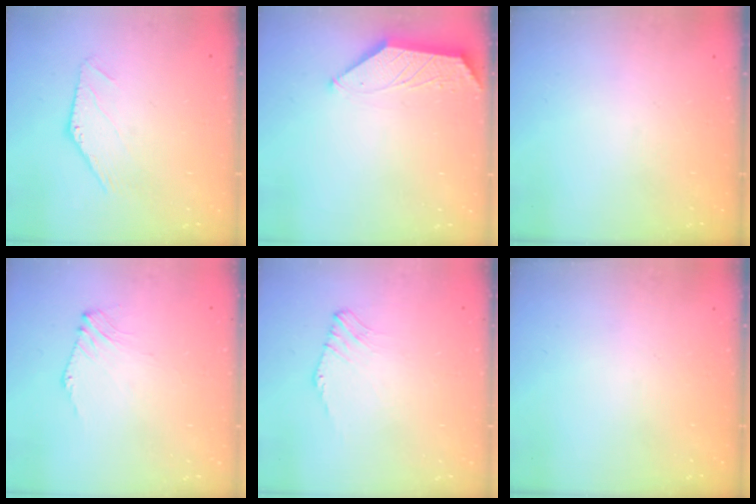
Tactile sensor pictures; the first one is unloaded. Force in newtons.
{"total": 1.6, "press": 1.5, "slide": 0.4}
{"total": 0.0}
{"total": 2.1, "press": 2.0, "slide": 0.5}
{"total": 1.8, "press": 1.7, "slide": 0.5}
{"total": 0.0}